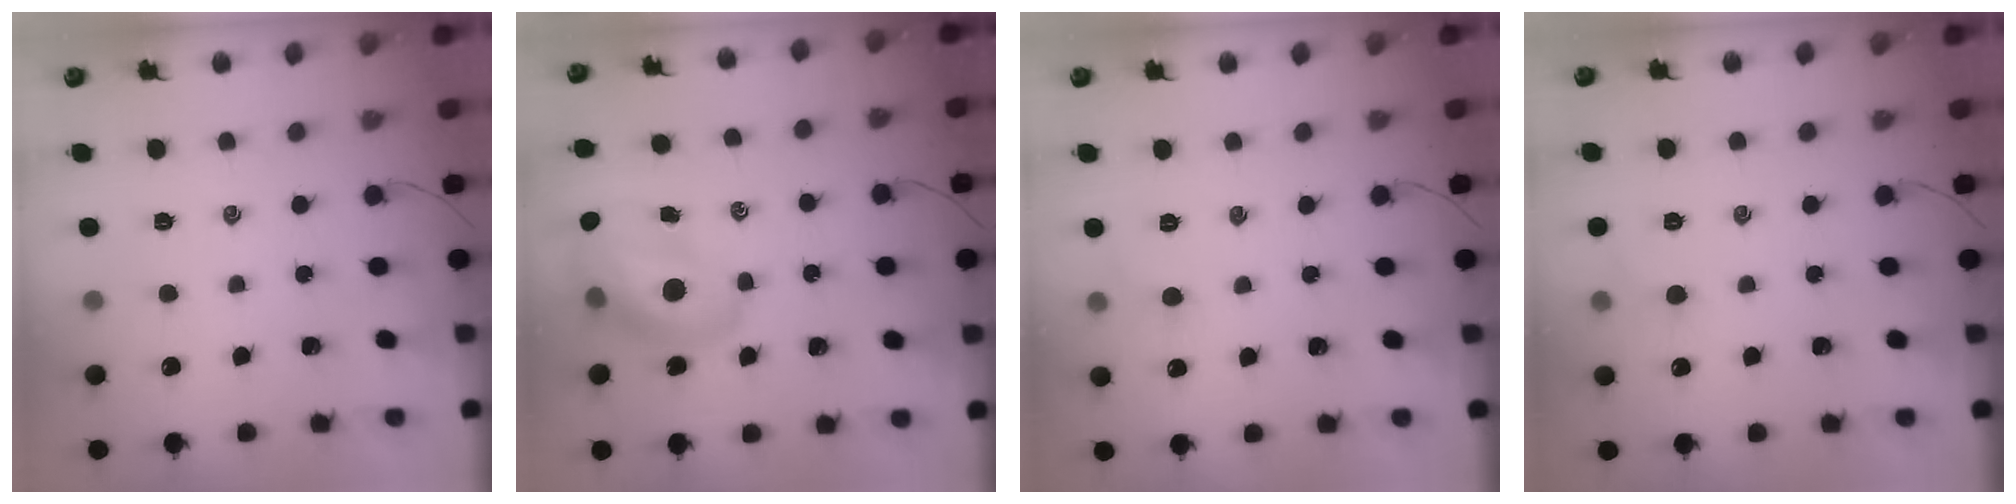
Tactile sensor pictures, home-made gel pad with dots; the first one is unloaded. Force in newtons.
{"total": 14.4, "press": 13.9, "slide": 4.0}
{"total": 3.9, "press": 3.6, "slide": 1.4}
{"total": 4.2, "press": 4.0, "slide": 1.2}